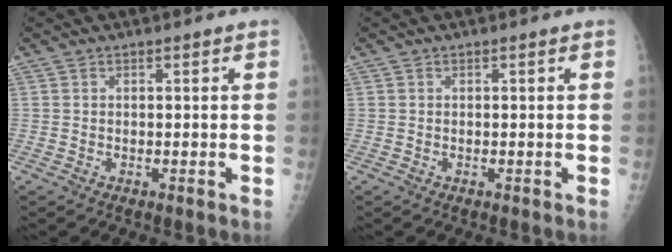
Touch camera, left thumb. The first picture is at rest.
{"total": 0.0}